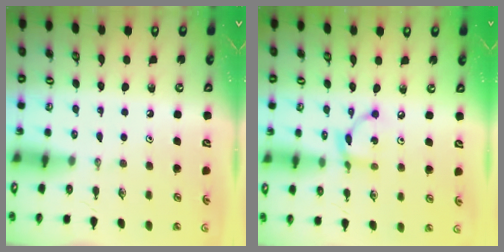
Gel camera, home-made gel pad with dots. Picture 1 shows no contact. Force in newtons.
{"total": 6.4, "press": 6.4, "slide": 0.2}